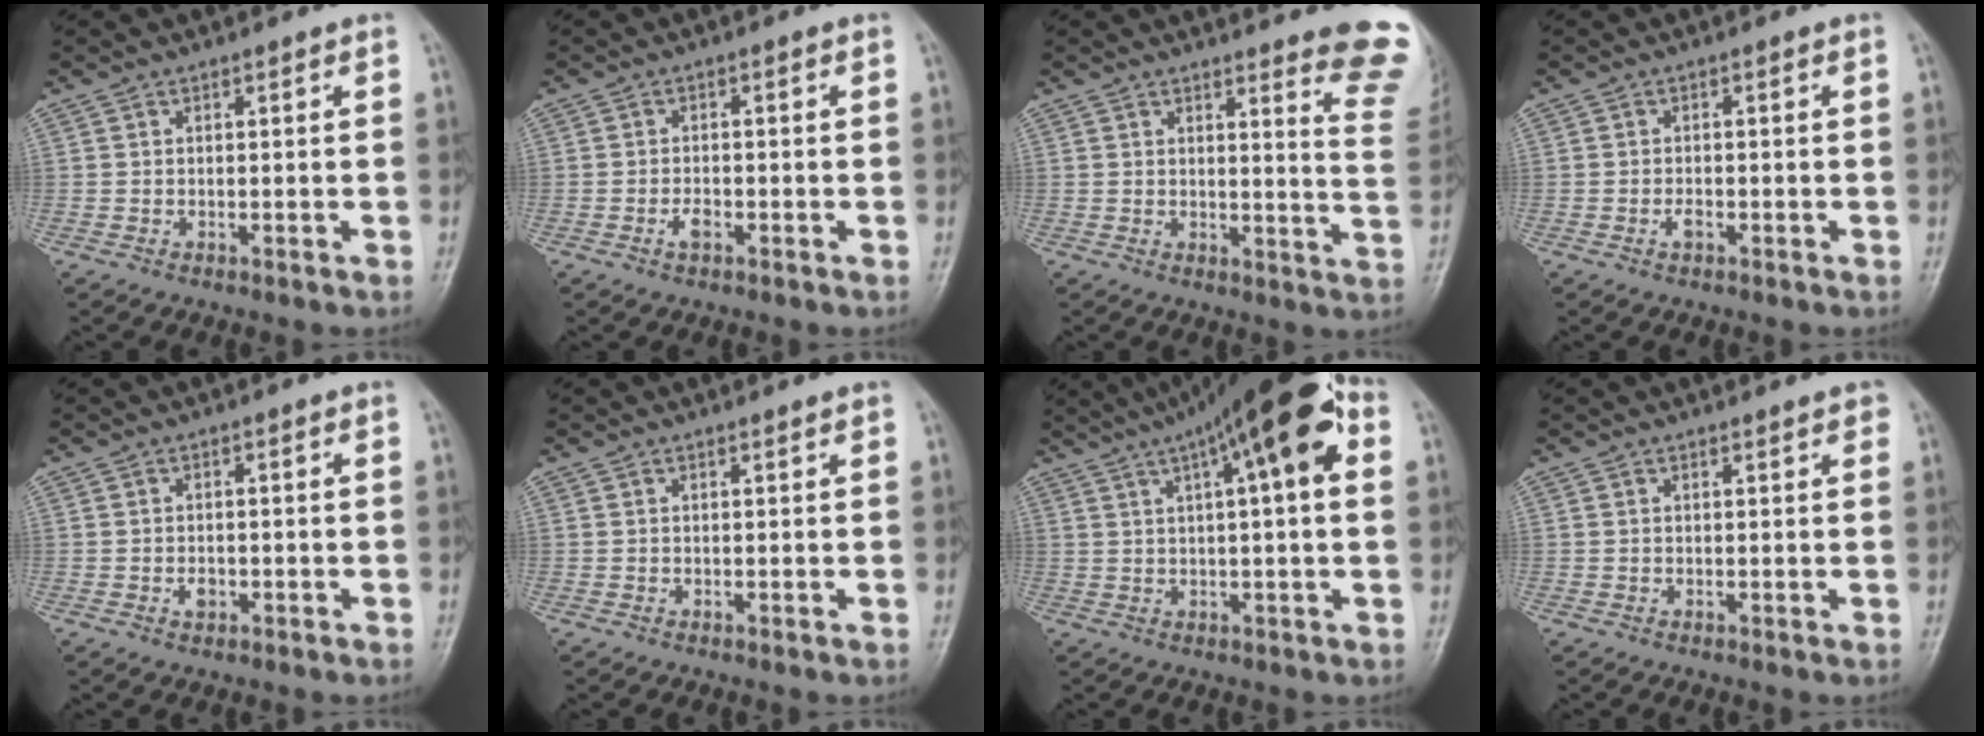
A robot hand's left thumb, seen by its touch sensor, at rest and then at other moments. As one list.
[{"total": 2.1, "force": [-1.1, 1.1, 1.5], "torque": [-0.027, 0.005, -0.021]}, {"total": 11.2, "force": [9.7, 1.3, 5.6], "torque": [-0.038, -0.092, 0.088]}, {"total": 1.5, "force": [-0.7, 0.8, 1.0], "torque": [-0.019, 0.002, -0.015]}, {"total": 1.8, "force": [-0.6, 1.3, 1.1], "torque": [-0.013, 0.002, -0.009]}, {"total": 0.5, "force": [0.4, 0.1, 0.3], "torque": [-0.006, -0.002, 0.007]}, {"total": 17.4, "force": [6.8, 4.5, 15.4], "torque": [-0.230, 0.031, 0.096]}, {"total": 1.6, "force": [1.1, 0.5, 1.0], "torque": [-0.009, -0.003, 0.012]}]